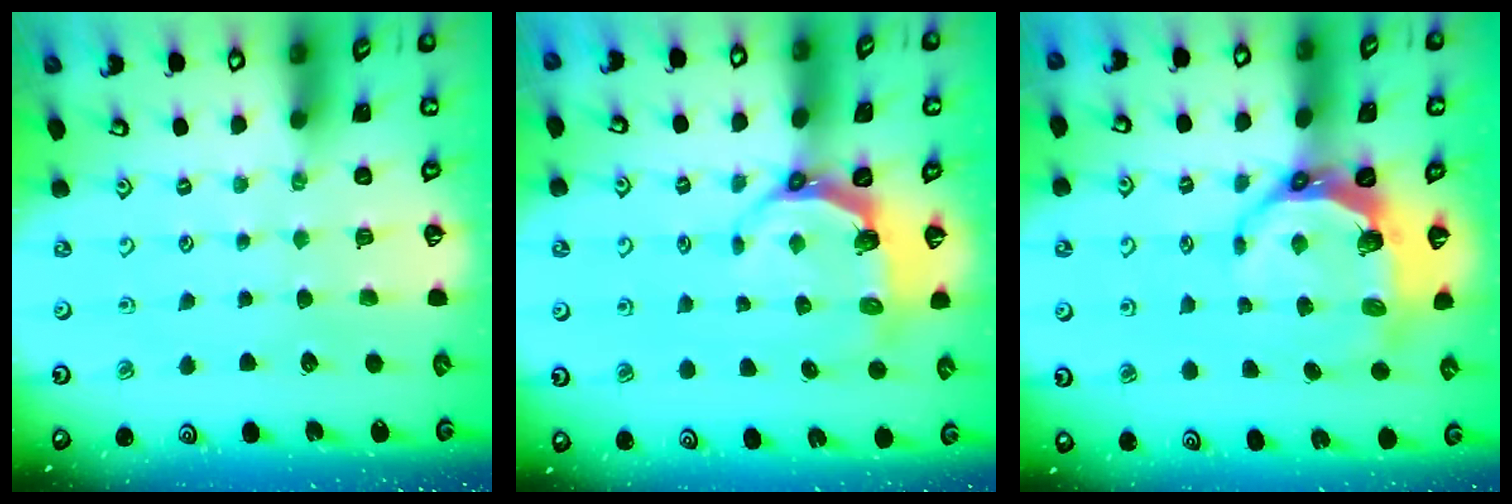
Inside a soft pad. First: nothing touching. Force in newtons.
{"total": 6.0, "press": 4.6, "slide": 3.9}
{"total": 9.3, "press": 8.0, "slide": 4.8}